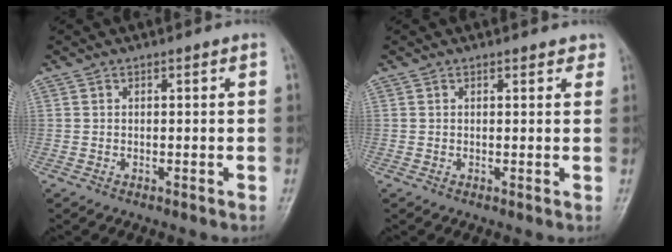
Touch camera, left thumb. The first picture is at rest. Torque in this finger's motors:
{"motor_torque": [-0.04, 0.00, 0.01, 0.08, 0.02]}